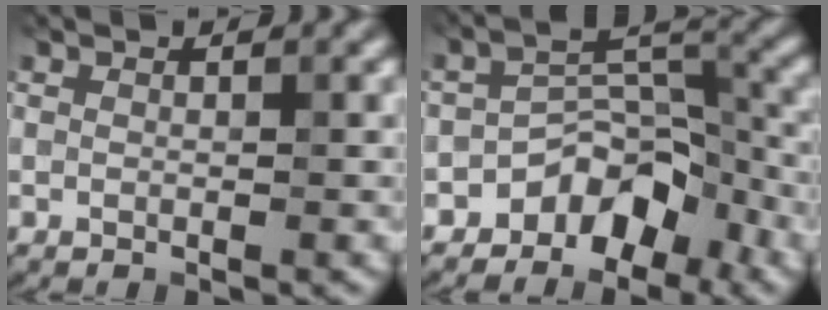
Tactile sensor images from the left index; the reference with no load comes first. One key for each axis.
{"total": 5.9, "fx": -4.0, "fy": 3.4, "fz": 2.7, "tx": -0.016, "ty": 0.008, "tz": -0.072}